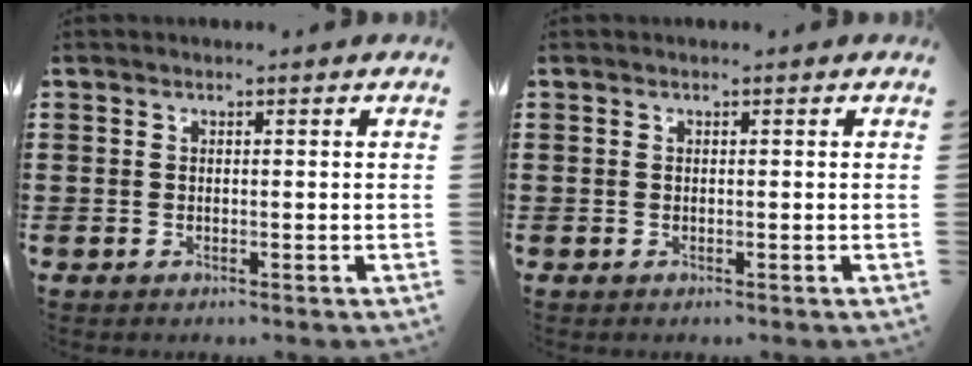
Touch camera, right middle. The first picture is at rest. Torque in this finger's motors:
{"motor_torque": [0.00, 0.00, 0.00, -0.01]}